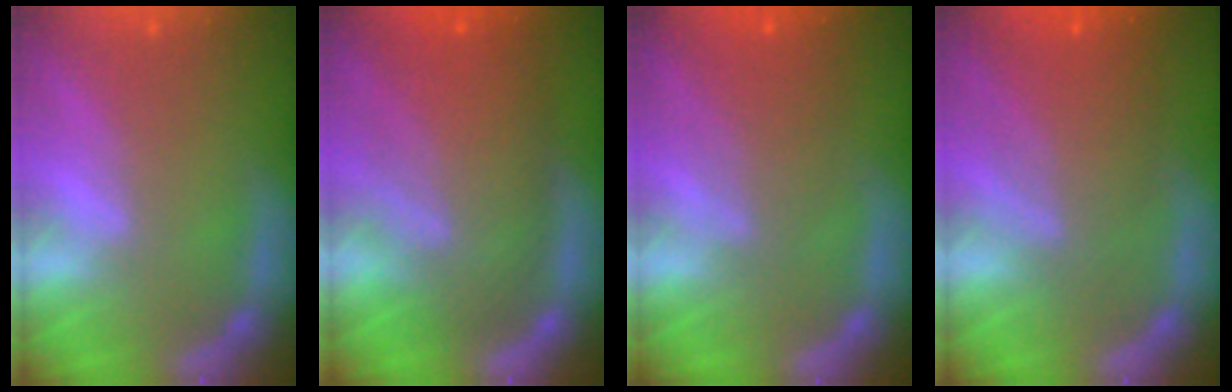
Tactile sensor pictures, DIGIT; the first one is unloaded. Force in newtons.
{"total": 10.1}
{"total": 4.6}
{"total": 6.6}